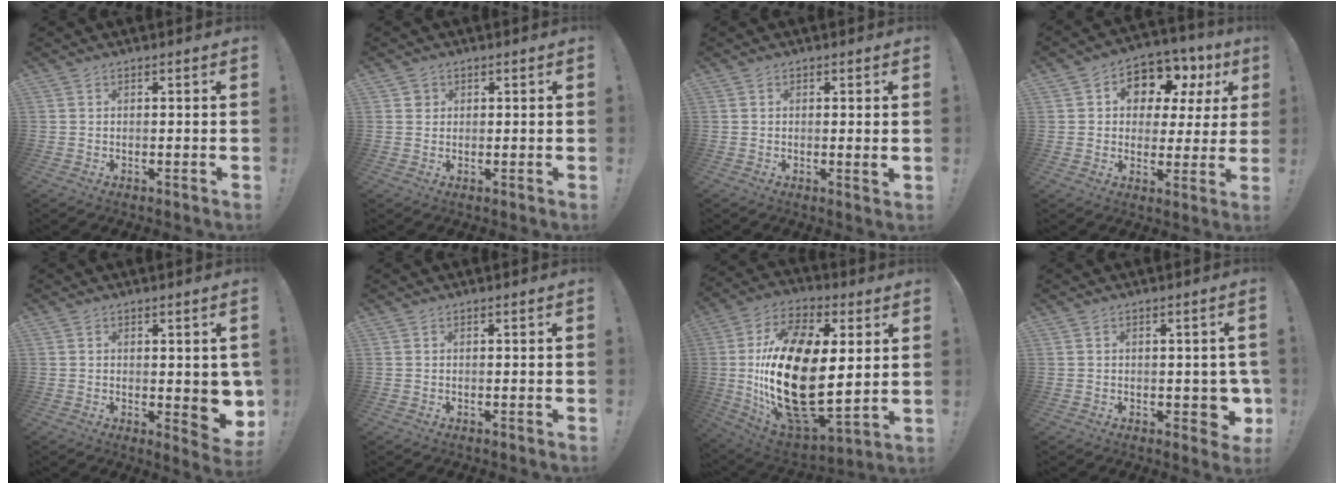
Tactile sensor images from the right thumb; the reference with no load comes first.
{"total": 2.1, "force": [0.9, 1.8, 0.3], "torque": [0.008, -0.002, 0.013]}
{"total": 1.7, "force": [0.7, -0.1, 1.5], "torque": [-0.012, -0.009, 0.009]}
{"total": 9.5, "force": [5.1, 6.6, 4.6], "torque": [-0.062, -0.042, 0.090]}
{"total": 5.4, "force": [0.5, 2.8, 4.5], "torque": [-0.033, -0.015, 0.019]}
{"total": 0.0}
{"total": 29.2, "force": [1.3, 15.5, 24.7], "torque": [-0.497, -0.019, 0.034]}
{"total": 5.2, "force": [-0.9, 3.4, 3.8], "torque": [-0.023, 0.002, -0.012]}